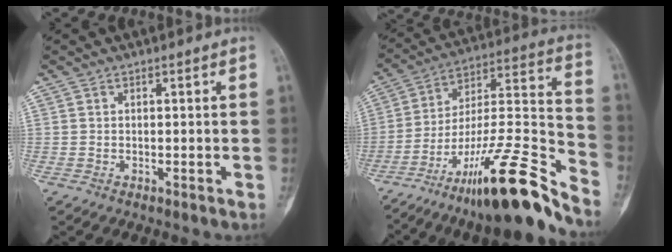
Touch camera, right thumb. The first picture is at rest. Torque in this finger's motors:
{"motor_torque": [3.05, 0.72, 1.62, -1.16, 0.51]}